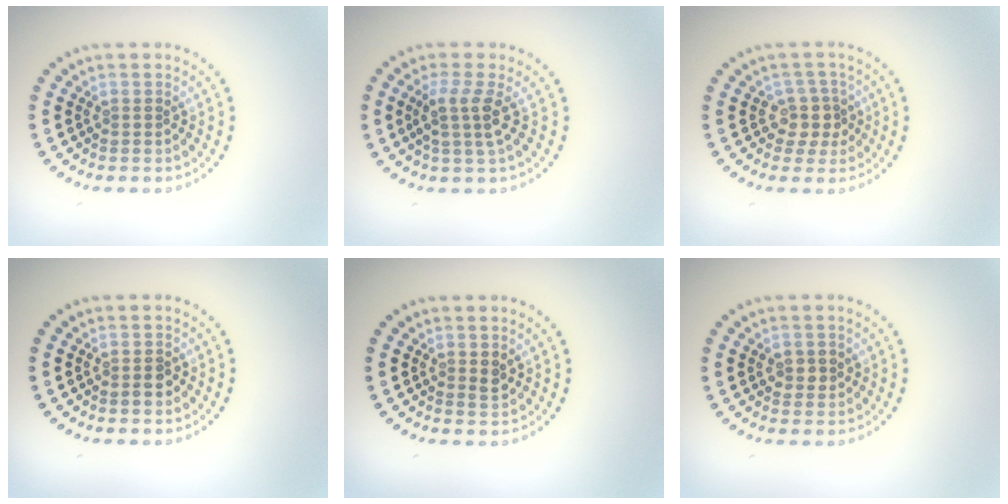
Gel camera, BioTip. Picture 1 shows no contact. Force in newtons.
{"total": 2.7, "press": 2.1, "slide": 1.7}
{"total": 2.3, "press": 1.9, "slide": 1.3}
{"total": 1.2, "press": 1.1, "slide": 0.4}
{"total": 1.1, "press": 1.0, "slide": 0.2}
{"total": 1.6, "press": 1.6, "slide": 0.1}